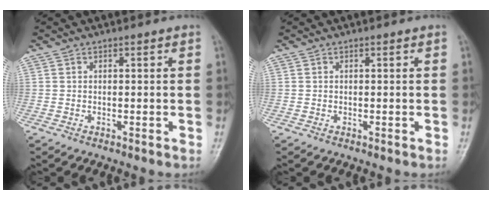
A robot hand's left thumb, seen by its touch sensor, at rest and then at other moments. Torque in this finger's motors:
{"motor_torque": [0.00, 0.01, -0.05, -0.01, 0.00]}